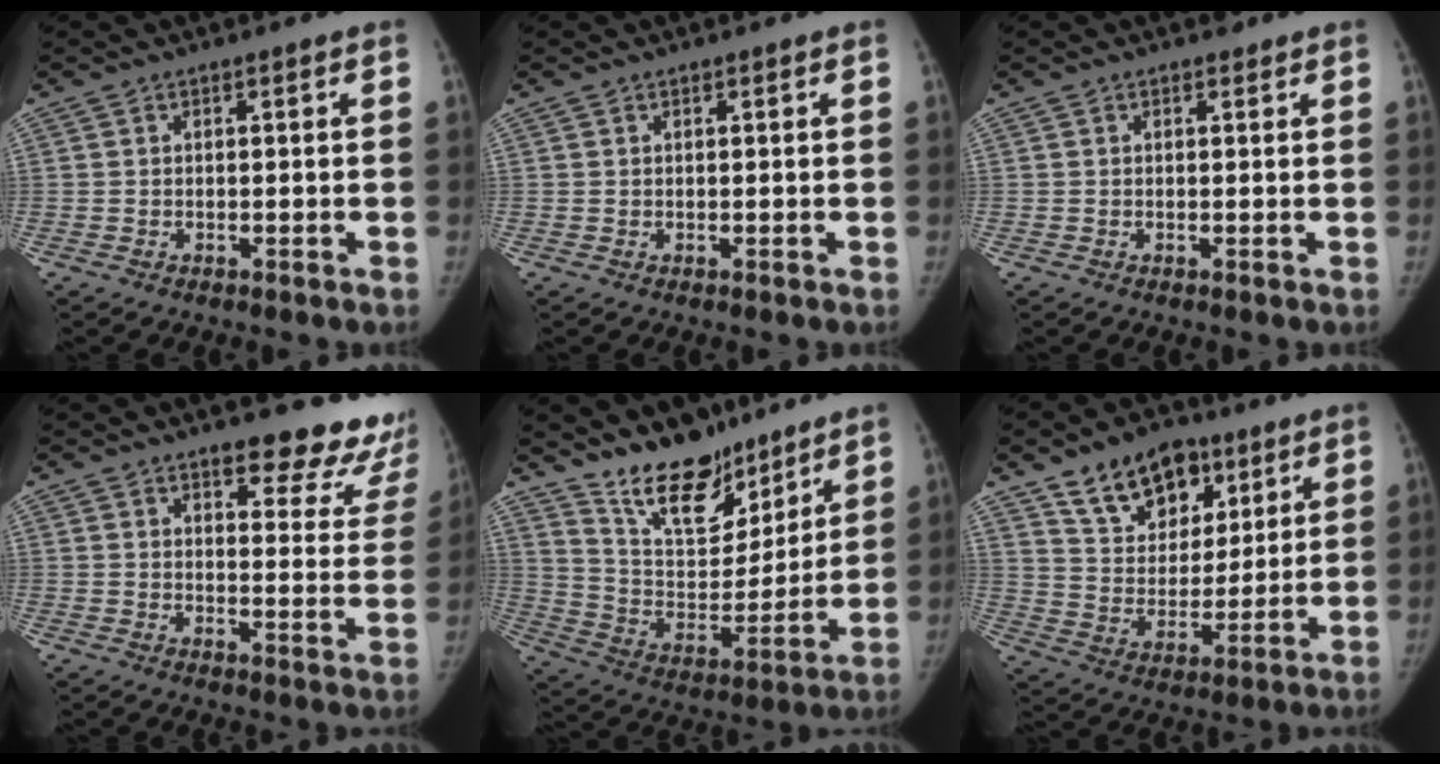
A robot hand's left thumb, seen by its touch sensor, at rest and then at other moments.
{"total": 0.0}
{"total": 0.7, "force": [0.5, 0.4, 0.1], "torque": [-0.001, -0.004, 0.005]}
{"total": 14.9, "force": [12.8, 4.9, 5.9], "torque": [-0.016, -0.090, 0.137]}
{"total": 16.7, "force": [13.2, 7.3, 7.1], "torque": [-0.067, -0.091, 0.235]}
{"total": 15.9, "force": [9.7, 10.1, 7.5], "torque": [-0.079, -0.041, 0.169]}